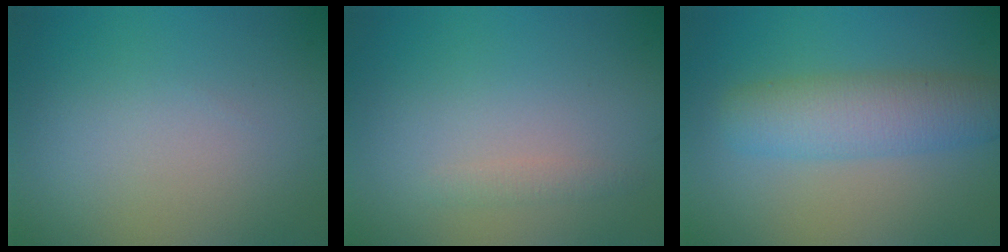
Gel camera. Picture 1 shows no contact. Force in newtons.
{"total": 0.8, "press": 0.8, "slide": 0.0}
{"total": 5.1, "press": 5.1, "slide": 0.1}